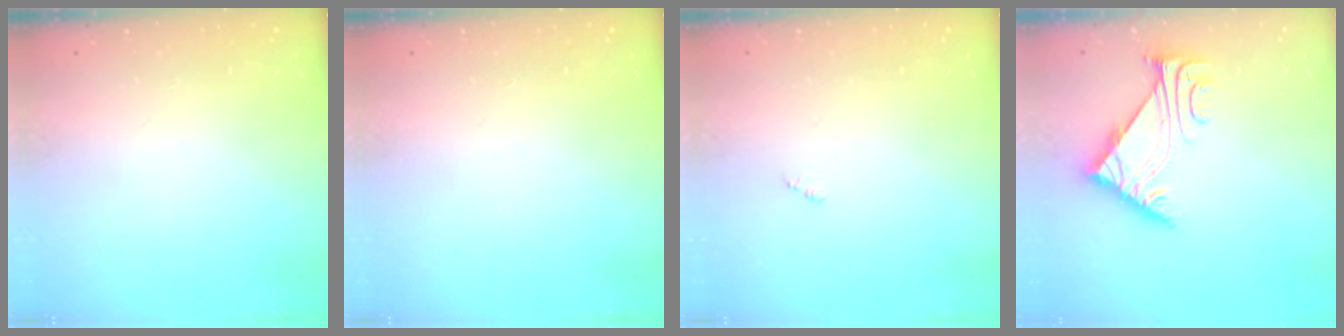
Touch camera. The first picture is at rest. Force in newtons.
{"total": 0.0}
{"total": 0.7, "press": 0.7, "slide": 0.1}
{"total": 6.1, "press": 6.0, "slide": 1.0}